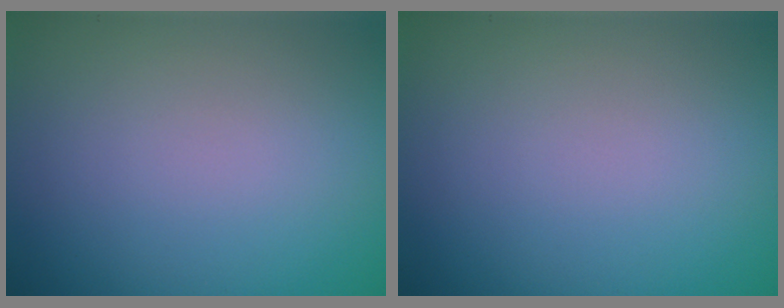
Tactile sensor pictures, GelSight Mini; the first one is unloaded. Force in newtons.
{"total": 0.0}